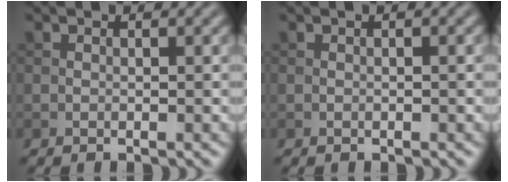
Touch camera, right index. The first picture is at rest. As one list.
[{"total": 0.6, "force": [0.1, 0.1, 0.6], "torque": [-0.010, 0.001, 0.000]}]